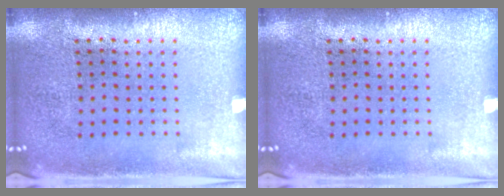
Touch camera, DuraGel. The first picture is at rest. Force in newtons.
{"total": 0.0}